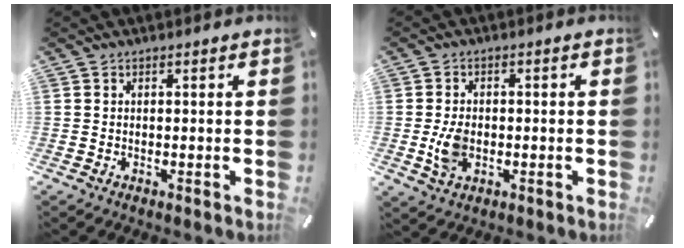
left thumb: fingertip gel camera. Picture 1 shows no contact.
{"total": 6.0, "force": [-1.0, 4.2, 4.2], "torque": [-0.089, -0.004, -0.022]}